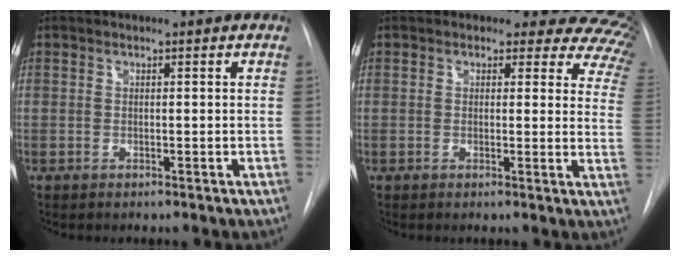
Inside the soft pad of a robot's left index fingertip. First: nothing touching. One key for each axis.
{"total": 12.3, "fx": 10.1, "fy": 6.0, "fz": 3.8, "tx": -0.017, "ty": -0.033, "tz": 0.071}